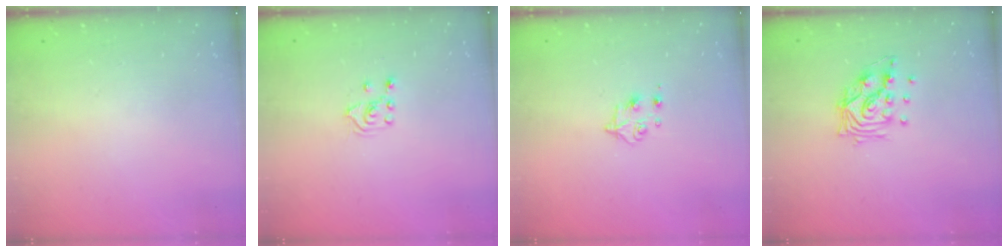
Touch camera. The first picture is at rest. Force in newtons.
{"total": 3.0, "press": 2.9, "slide": 0.7}
{"total": 4.9, "press": 4.8, "slide": 0.7}
{"total": 11.5, "press": 11.4, "slide": 1.5}